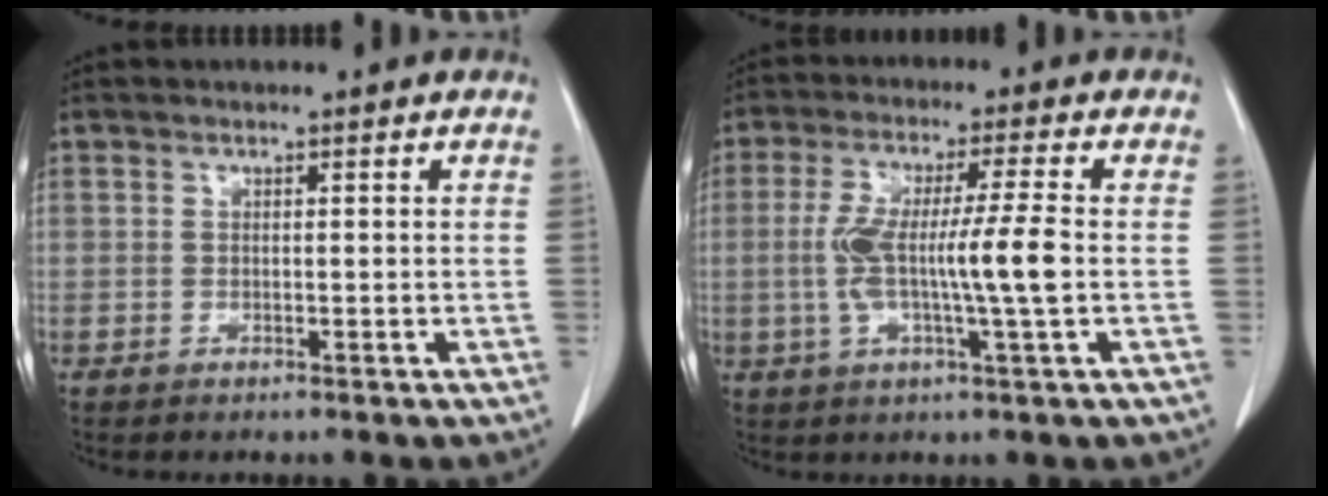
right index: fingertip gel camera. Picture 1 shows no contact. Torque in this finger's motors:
{"motor_torque": [1.30, -0.21, 0.40, 0.21]}